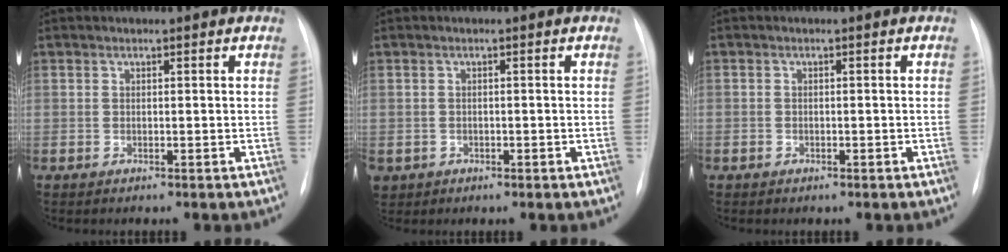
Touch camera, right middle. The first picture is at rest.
{"total": 2.5, "force": [-1.0, 2.2, 0.7], "torque": [-0.016, 0.001, -0.007]}
{"total": 0.8, "force": [-0.5, 0.7, 0.0], "torque": [-0.007, 0.002, -0.007]}